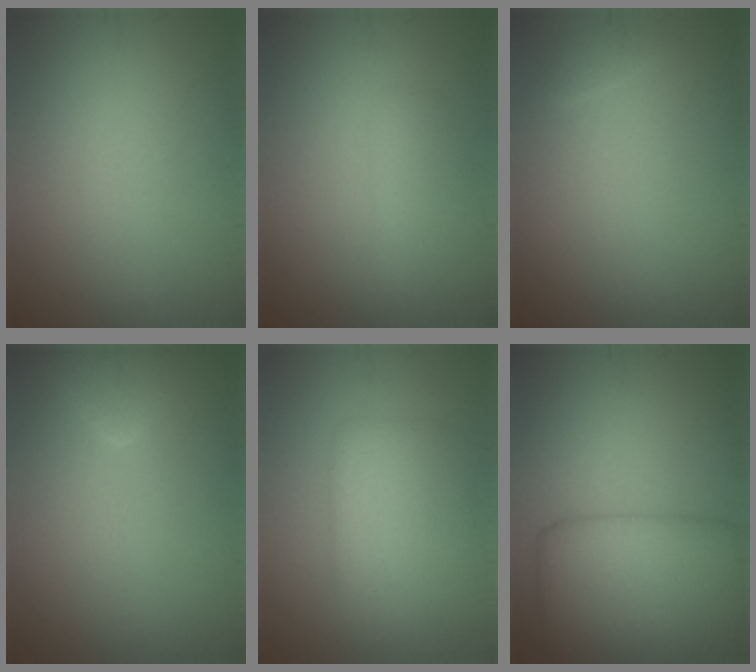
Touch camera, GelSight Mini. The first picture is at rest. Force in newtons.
{"total": 1.7, "press": 1.7, "slide": 0.0}
{"total": 0.6, "press": 0.6, "slide": 0.1}
{"total": 2.5, "press": 2.5, "slide": 0.2}
{"total": 4.4, "press": 4.4, "slide": 0.1}
{"total": 7.5, "press": 7.5, "slide": 0.1}